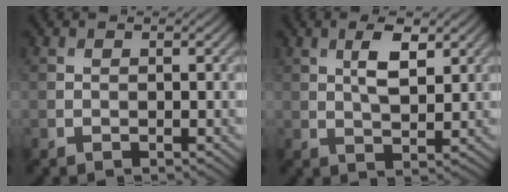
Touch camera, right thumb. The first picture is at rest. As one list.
[{"total": 4.6, "force": [1.9, 1.6, 3.9], "torque": [-0.080, -0.002, 0.036]}]